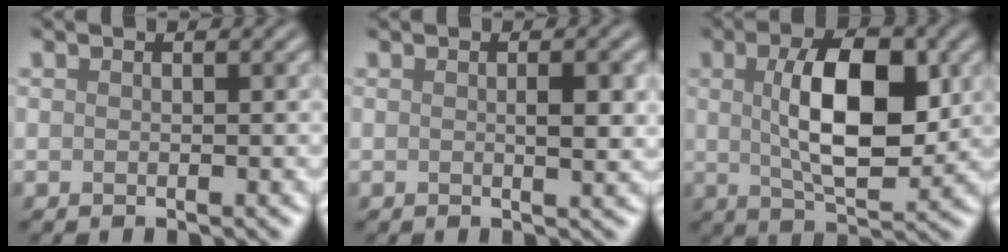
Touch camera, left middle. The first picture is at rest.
{"total": 1.9, "force": [0.2, 0.4, 1.8], "torque": [-0.025, -0.001, 0.003]}
{"total": 8.6, "force": [1.3, 3.8, 7.7], "torque": [-0.128, 0.001, 0.023]}